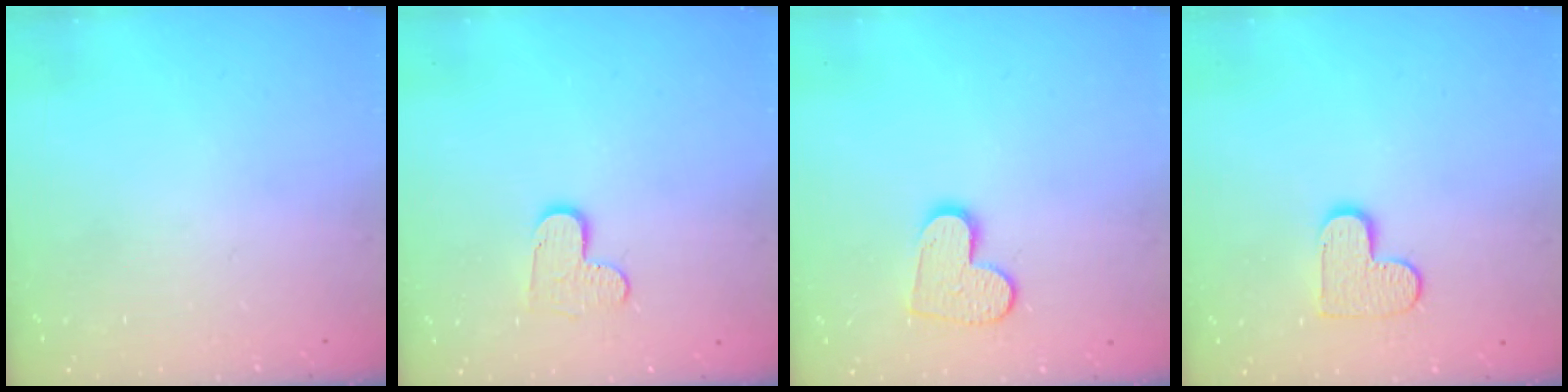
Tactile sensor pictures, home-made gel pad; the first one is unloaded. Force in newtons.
{"total": 8.3, "press": 8.3, "slide": 0.5}
{"total": 10.8, "press": 10.7, "slide": 0.9}
{"total": 8.9, "press": 8.9, "slide": 0.4}